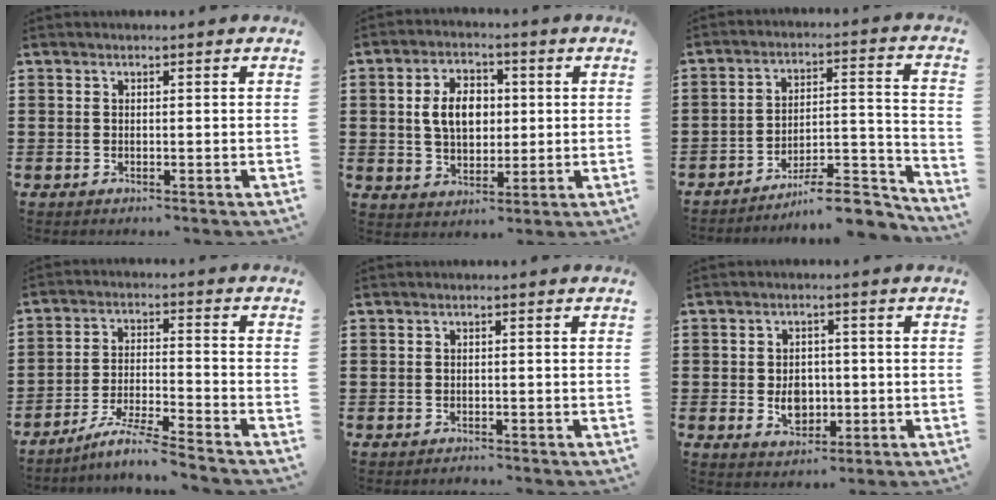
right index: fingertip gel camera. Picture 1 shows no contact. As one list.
[{"total": 7.0, "force": [0.8, 4.7, 5.0], "torque": [-0.107, 0.006, 0.003]}, {"total": 9.5, "force": [-8.2, 2.0, 4.3], "torque": [-0.052, 0.025, -0.152]}, {"total": 6.3, "force": [-5.6, -0.6, 2.7], "torque": [-0.057, -0.013, -0.109]}, {"total": 0.6, "force": [-0.6, 0.2, -0.1], "torque": [0.000, 0.003, -0.014]}, {"total": 4.6, "force": [-0.6, 3.5, 2.9], "torque": [-0.045, 0.001, -0.017]}]